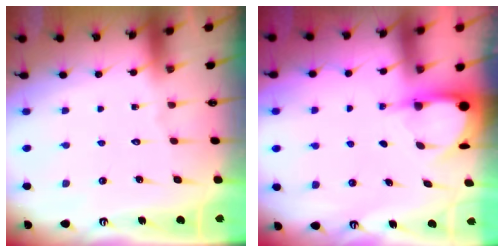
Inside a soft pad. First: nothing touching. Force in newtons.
{"total": 4.0, "press": 4.0, "slide": 0.3}